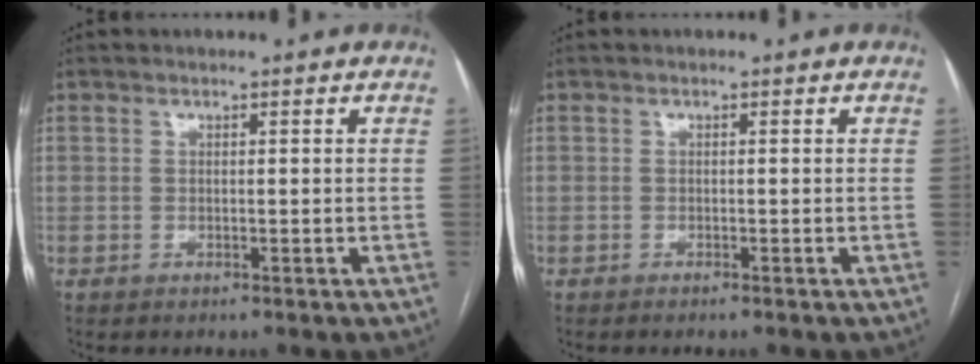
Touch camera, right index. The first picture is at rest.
{"total": 0.6, "force": [-0.5, -0.1, 0.4], "torque": [-0.006, 0.000, -0.009]}